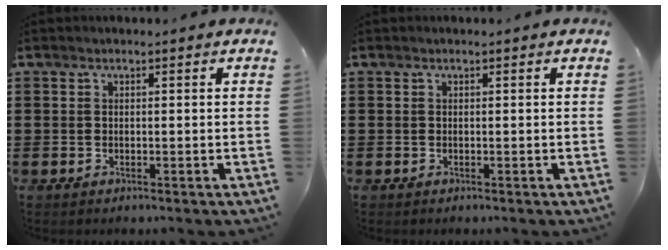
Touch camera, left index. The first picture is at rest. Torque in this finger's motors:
{"motor_torque": [0.00, 0.00, 0.04, -0.01]}